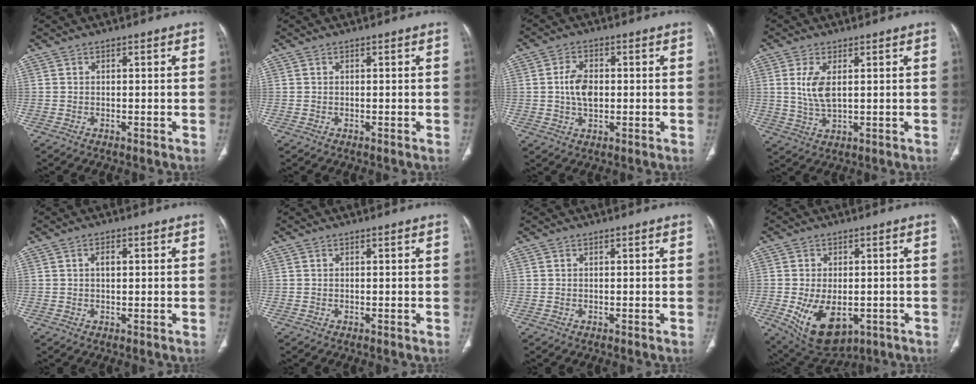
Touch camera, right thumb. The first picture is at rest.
{"total": 0.0}
{"total": 5.8, "force": [0.2, 3.6, 4.6], "torque": [-0.083, 0.005, 0.003]}
{"total": 8.9, "force": [1.3, 4.8, 7.4], "torque": [-0.151, -0.008, 0.032]}
{"total": 2.3, "force": [0.6, 1.1, 1.9], "torque": [-0.035, 0.003, 0.012]}
{"total": 0.0}
{"total": 0.0}
{"total": 12.0, "force": [-3.4, 7.3, 8.9], "torque": [-0.137, -0.003, -0.033]}